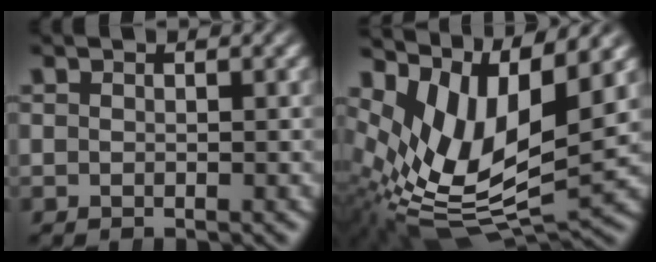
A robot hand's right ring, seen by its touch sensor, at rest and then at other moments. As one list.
[{"total": 11.9, "force": [0.6, 7.8, 9.0], "torque": [-0.183, -0.027, 0.019]}]